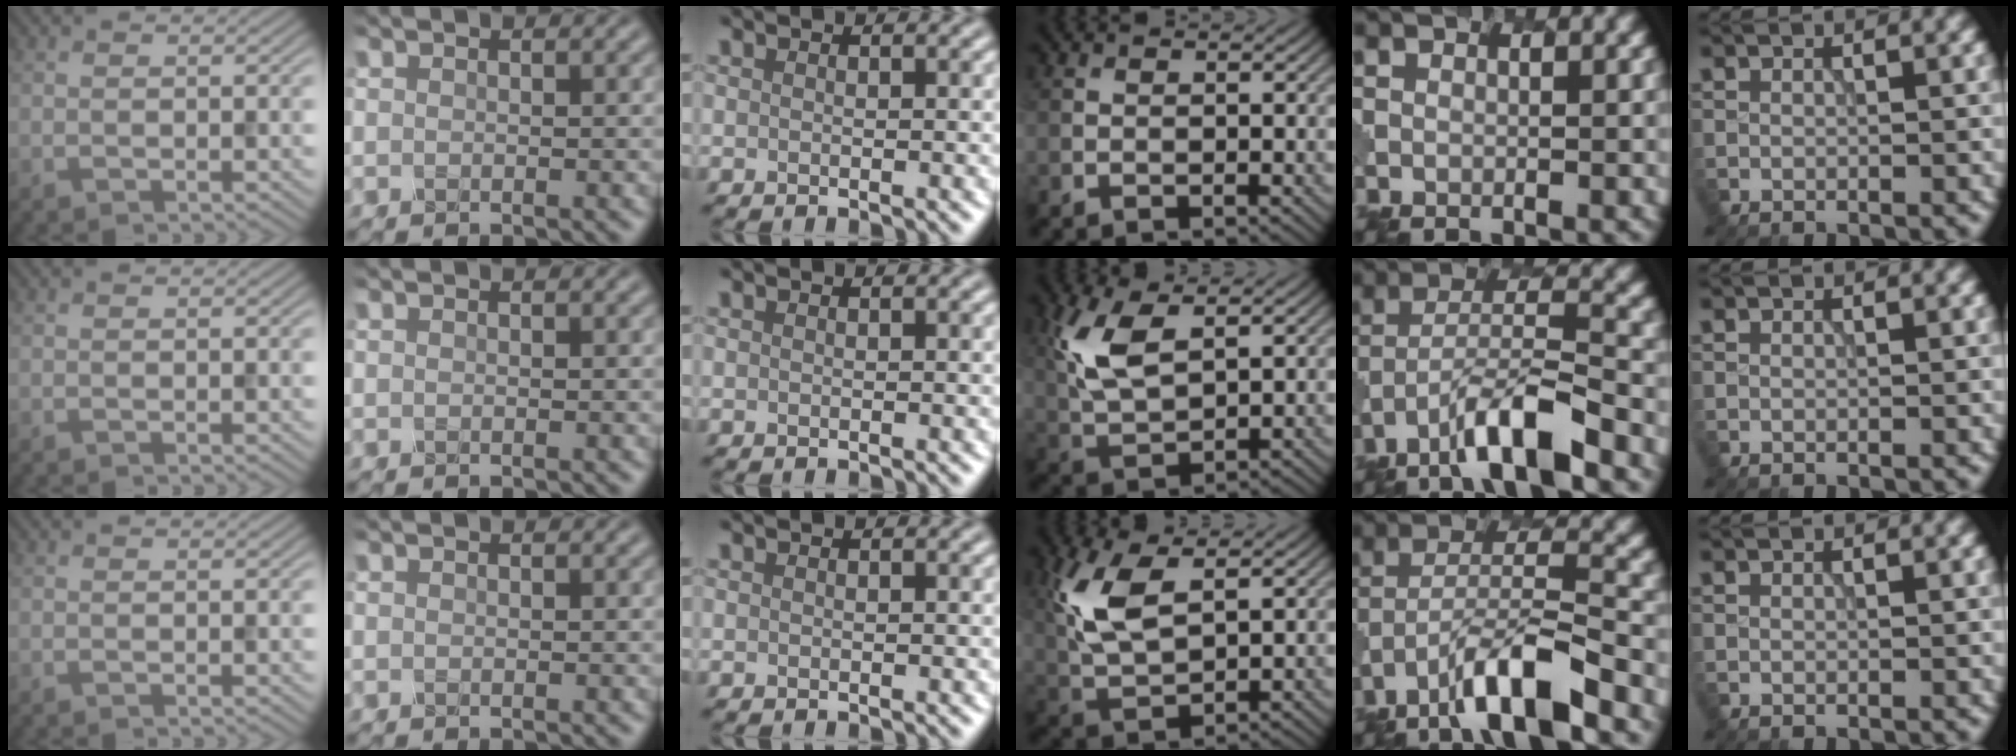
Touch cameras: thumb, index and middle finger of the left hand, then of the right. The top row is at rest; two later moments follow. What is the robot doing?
{"motion": "insert", "object": "pen bag"}